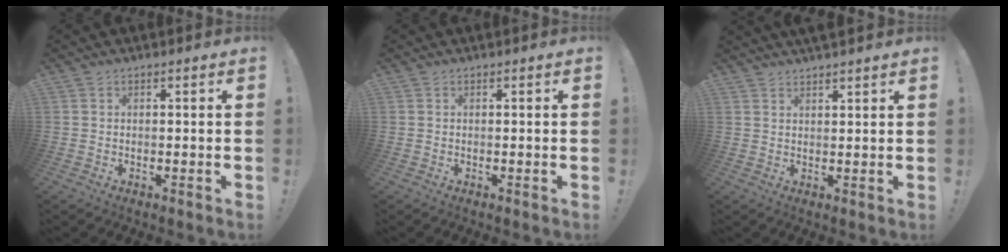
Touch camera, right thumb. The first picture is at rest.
{"total": 0.0}
{"total": 2.7, "force": [2.5, 0.1, 0.7], "torque": [-0.011, -0.015, 0.047]}